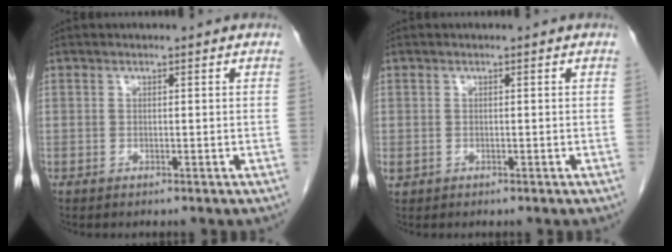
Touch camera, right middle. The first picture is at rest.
{"total": 0.8, "force": [-0.1, 0.7, 0.3], "torque": [-0.005, 0.003, 0.004]}